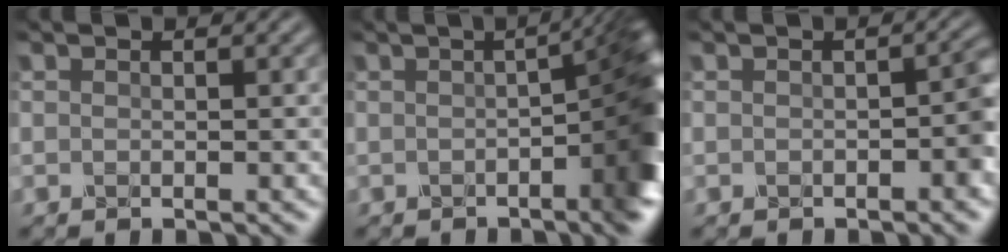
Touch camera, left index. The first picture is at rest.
{"total": 9.4, "force": [-1.2, 2.9, 8.8], "torque": [-0.069, -0.002, -0.014]}
{"total": 1.8, "force": [-0.4, 0.8, 1.6], "torque": [-0.020, 0.004, -0.005]}